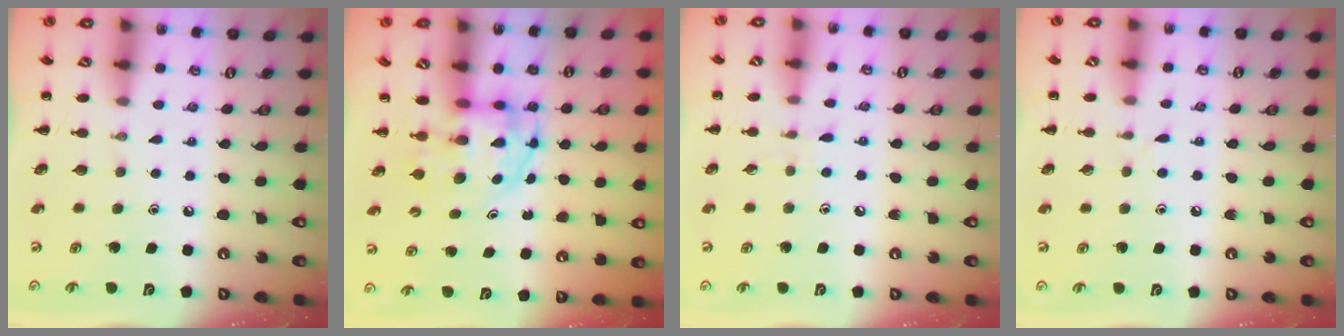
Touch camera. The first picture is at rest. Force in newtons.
{"total": 3.5, "press": 3.4, "slide": 0.5}
{"total": 4.5, "press": 4.1, "slide": 1.8}
{"total": 3.0, "press": 2.6, "slide": 1.5}